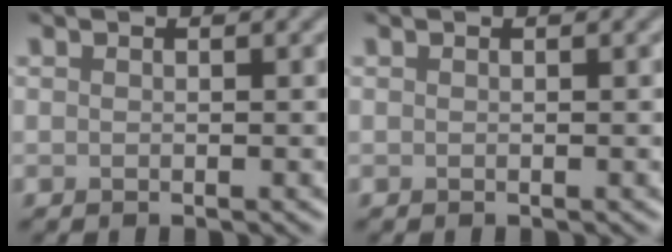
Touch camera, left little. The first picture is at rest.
{"total": 0.0}